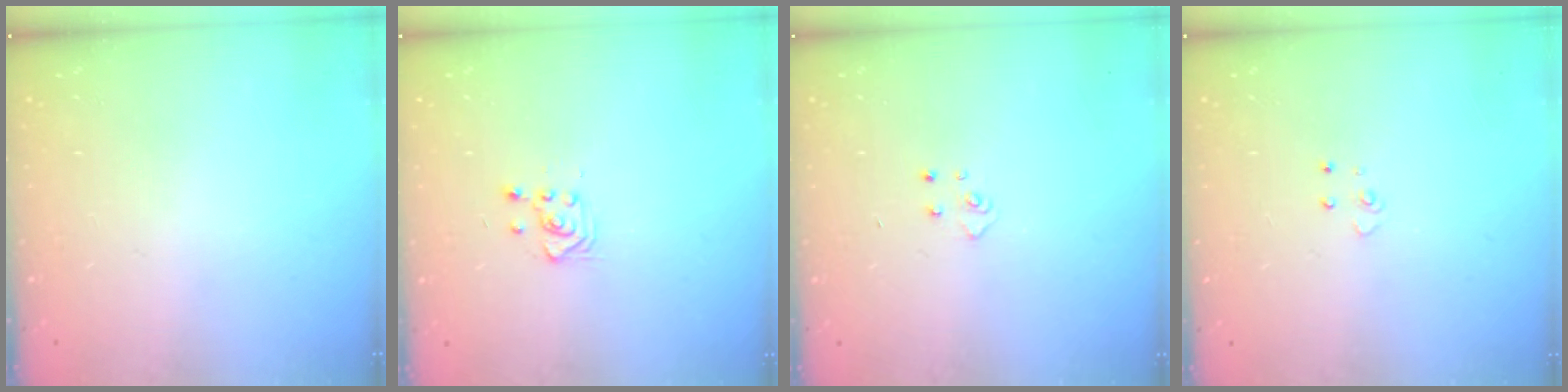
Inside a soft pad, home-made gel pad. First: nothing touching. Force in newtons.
{"total": 2.8, "press": 2.7, "slide": 0.7}
{"total": 3.3, "press": 3.3, "slide": 0.4}
{"total": 3.6, "press": 3.6, "slide": 0.4}